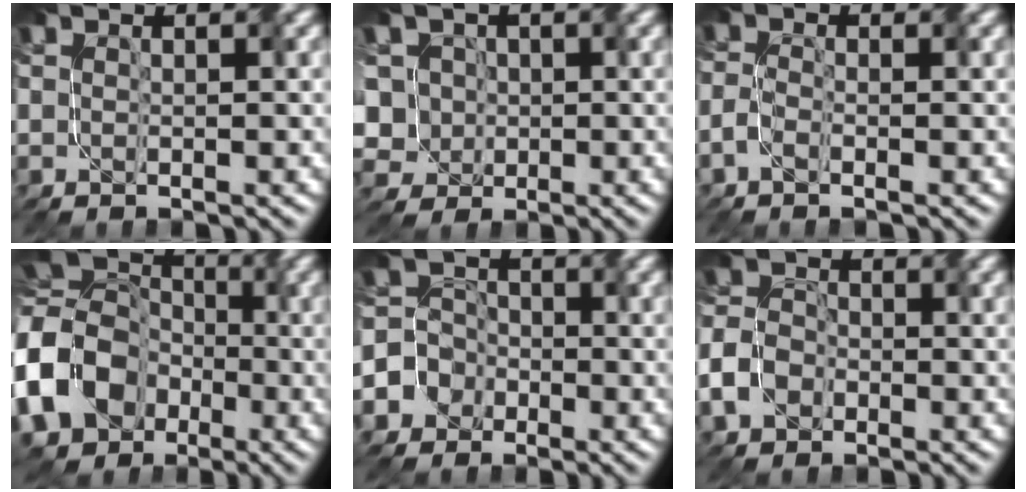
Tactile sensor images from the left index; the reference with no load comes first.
{"total": 7.3, "force": [1.0, 6.2, 3.7], "torque": [-0.085, 0.027, -0.024]}
{"total": 1.6, "force": [-1.3, 0.3, 0.9], "torque": [-0.022, 0.006, -0.030]}
{"total": 16.6, "force": [-4.5, 13.4, 8.7], "torque": [-0.205, -0.006, -0.116]}
{"total": 5.1, "force": [-2.8, 4.3, 0.2], "torque": [0.003, 0.005, -0.071]}
{"total": 4.0, "force": [-2.2, 2.8, 1.8], "torque": [-0.045, 0.005, -0.051]}